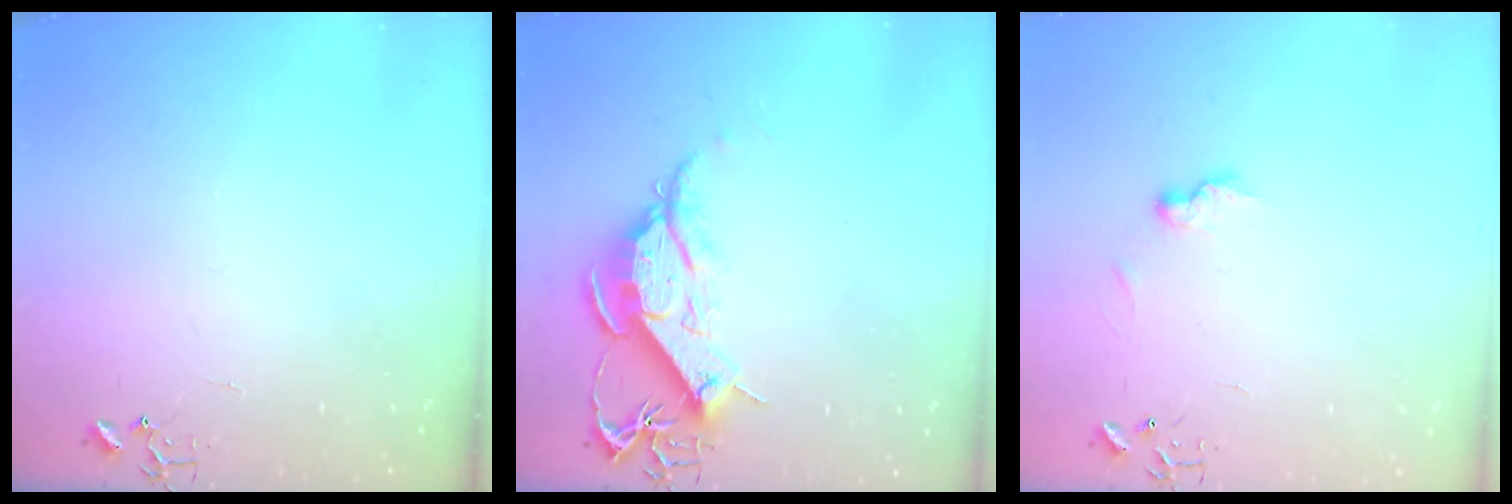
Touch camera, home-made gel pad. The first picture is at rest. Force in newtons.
{"total": 12.5, "press": 12.4, "slide": 1.3}
{"total": 6.7, "press": 6.7, "slide": 0.4}